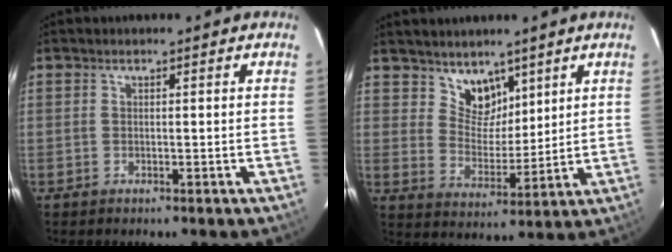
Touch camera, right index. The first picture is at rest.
{"total": 6.9, "force": [5.1, 4.3, 2.1], "torque": [-0.026, -0.001, 0.098]}